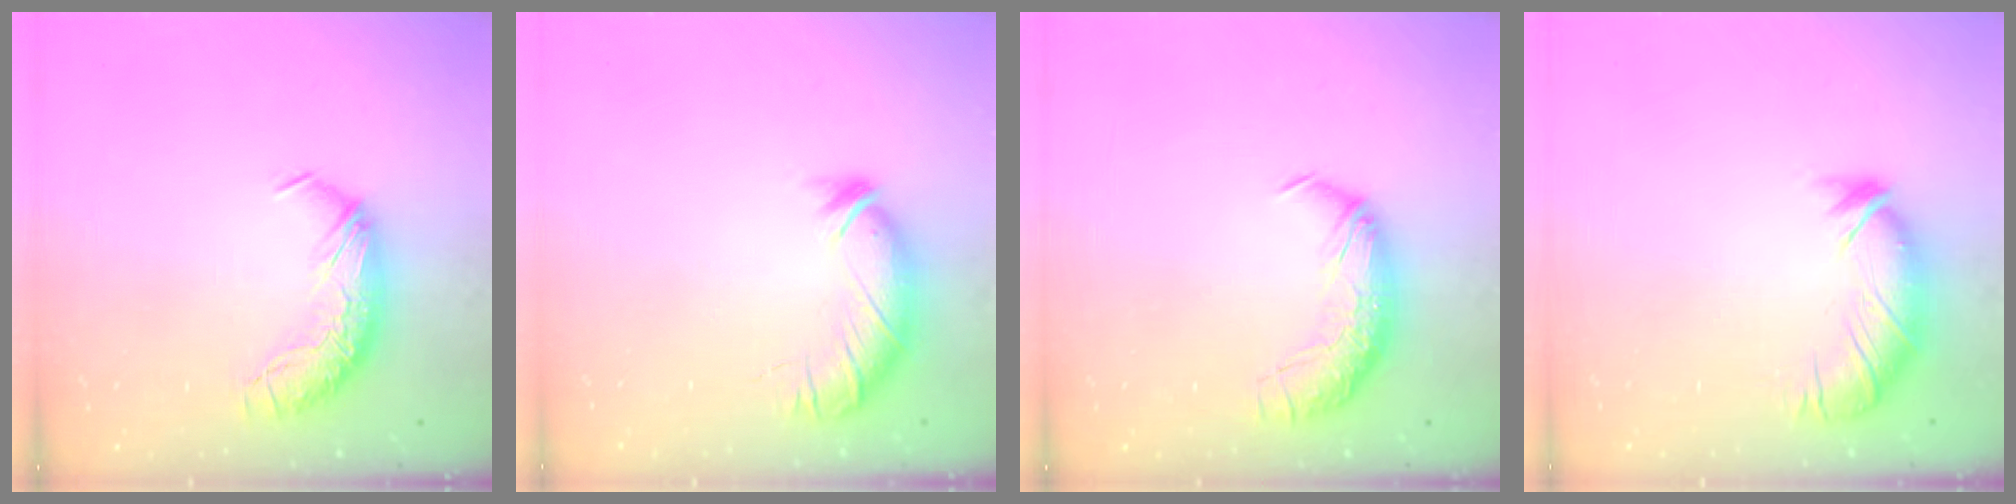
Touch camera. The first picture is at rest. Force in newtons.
{"total": 3.7, "press": 3.6, "slide": 0.8}
{"total": 2.5, "press": 1.3, "slide": 2.2}
{"total": 2.9, "press": 2.5, "slide": 1.4}